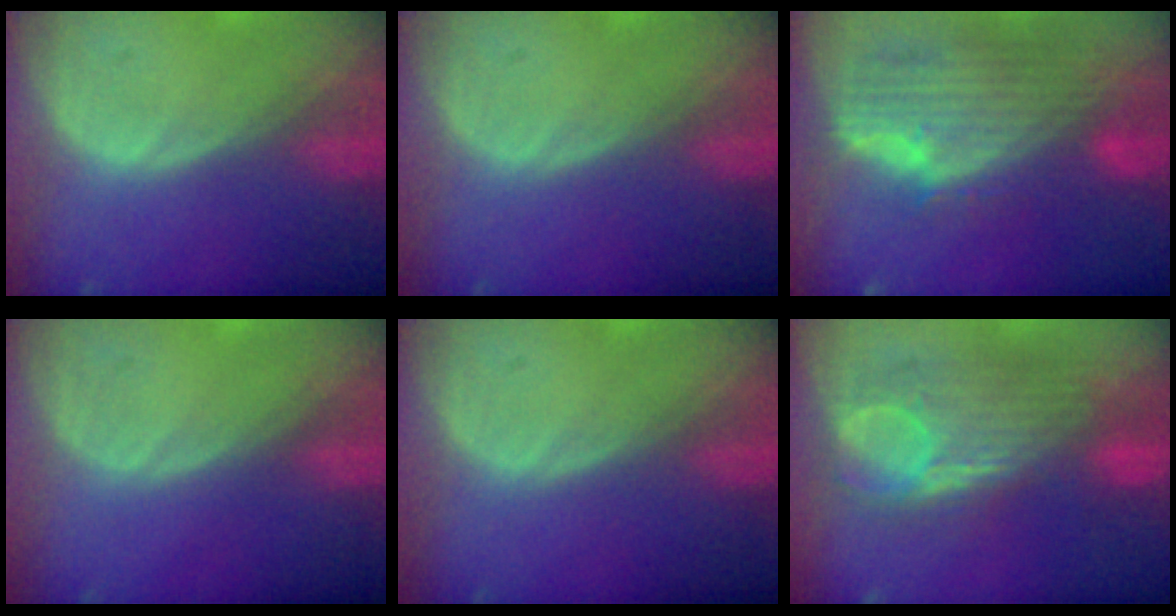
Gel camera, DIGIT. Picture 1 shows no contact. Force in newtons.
{"total": 0.0}
{"total": 11.7, "press": 10.0, "slide": 6.1}
{"total": 0.0}
{"total": 0.0}
{"total": 9.1, "press": 9.0, "slide": 1.4}